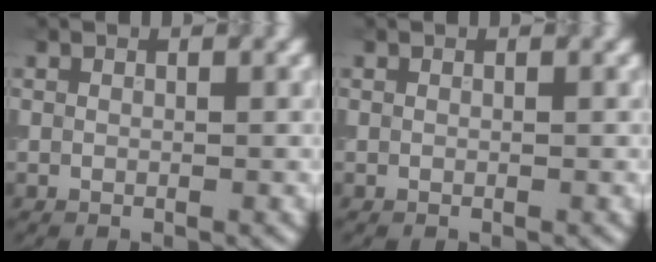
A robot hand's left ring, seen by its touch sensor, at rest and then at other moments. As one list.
[{"total": 0.0}]